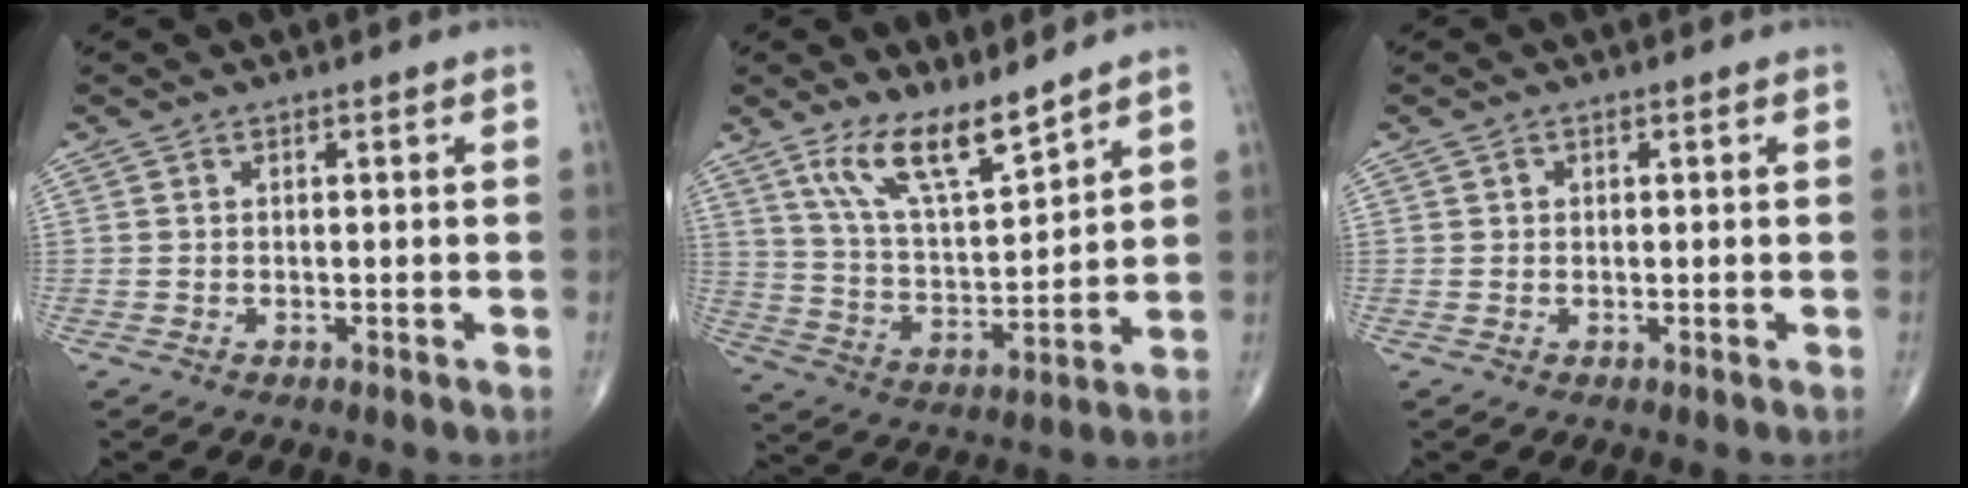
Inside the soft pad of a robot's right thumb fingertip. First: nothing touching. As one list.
[{"total": 11.4, "force": [8.5, 3.1, 7.0], "torque": [-0.118, -0.061, 0.173]}, {"total": 0.7, "force": [0.2, 0.7, 0.1], "torque": [0.003, 0.002, 0.002]}]